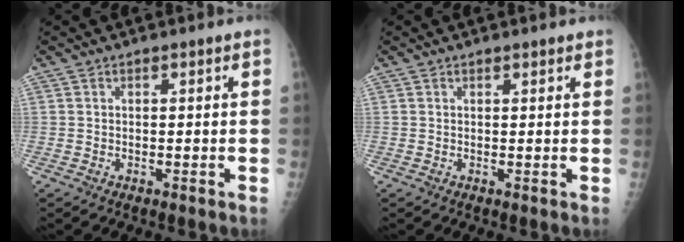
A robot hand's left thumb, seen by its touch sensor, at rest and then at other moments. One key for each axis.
{"total": 1.2, "fx": 1.0, "fy": 0.2, "fz": 0.5, "tx": -0.003, "ty": 0.000, "tz": 0.013}